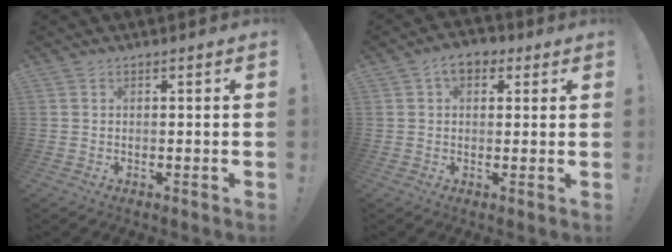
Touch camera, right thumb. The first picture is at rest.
{"total": 6.5, "force": [2.7, 4.2, 4.2], "torque": [-0.057, 0.000, 0.048]}